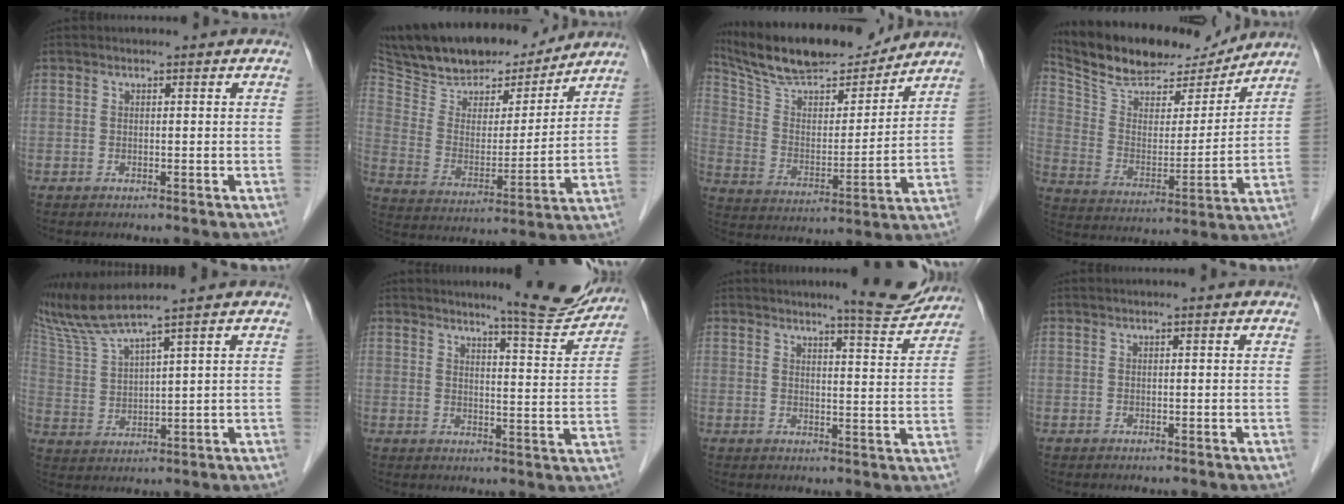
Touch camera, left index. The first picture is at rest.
{"total": 21.2, "force": [17.9, 6.7, 9.1], "torque": [-0.164, 0.010, 0.296]}
{"total": 18.5, "force": [16.5, 3.7, 7.4], "torque": [-0.132, 0.005, 0.283]}
{"total": 18.5, "force": [16.6, 5.0, 6.5], "torque": [-0.119, 0.001, 0.278]}
{"total": 8.3, "force": [7.1, -1.8, 4.0], "torque": [-0.093, 0.002, 0.149]}
{"total": 9.3, "force": [8.7, 0.4, 3.2], "torque": [-0.043, -0.031, 0.105]}
{"total": 6.8, "force": [6.4, 0.4, 2.4], "torque": [-0.034, -0.024, 0.074]}
{"total": 0.0}